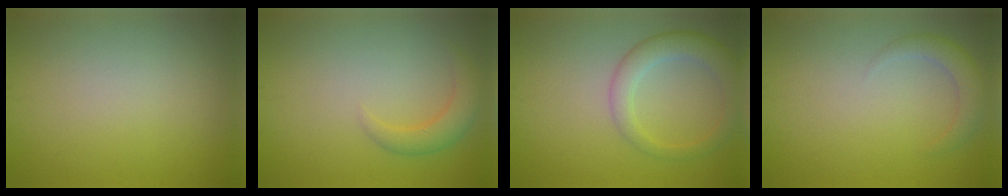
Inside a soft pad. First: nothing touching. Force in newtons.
{"total": 2.6, "press": 2.5, "slide": 0.2}
{"total": 4.0, "press": 4.0, "slide": 0.2}
{"total": 2.4, "press": 2.4, "slide": 0.4}